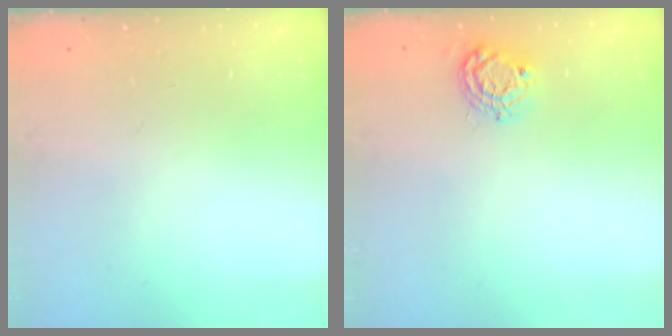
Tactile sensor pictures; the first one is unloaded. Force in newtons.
{"total": 7.0, "press": 7.0, "slide": 0.4}